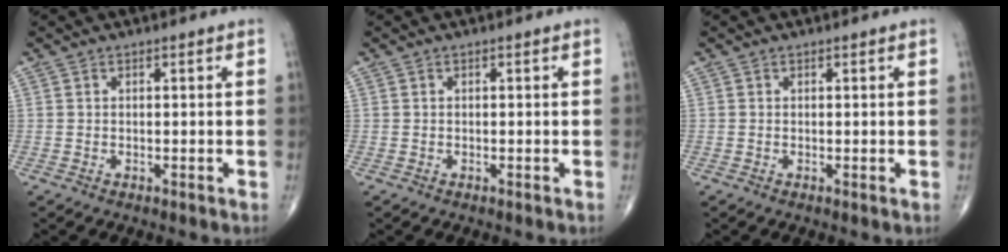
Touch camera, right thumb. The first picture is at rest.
{"total": 0.0}
{"total": 0.0}